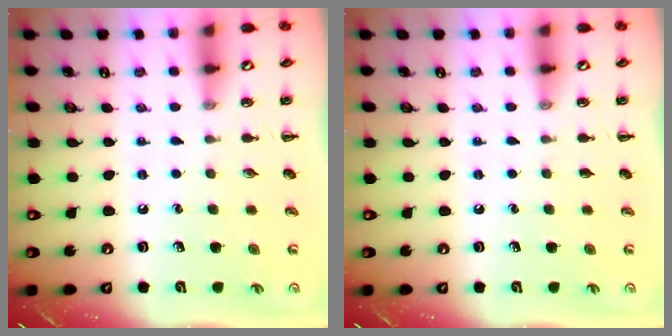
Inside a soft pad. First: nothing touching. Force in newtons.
{"total": 0.0}